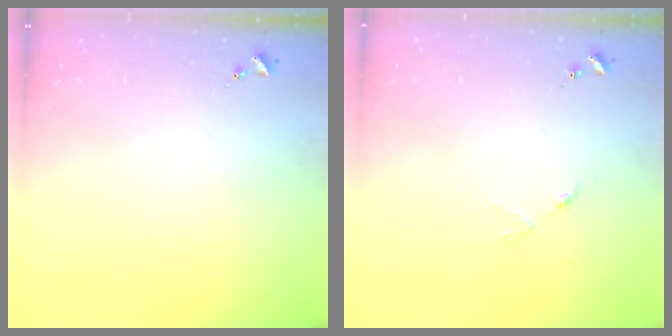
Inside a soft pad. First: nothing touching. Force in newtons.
{"total": 3.1, "press": 3.0, "slide": 0.4}